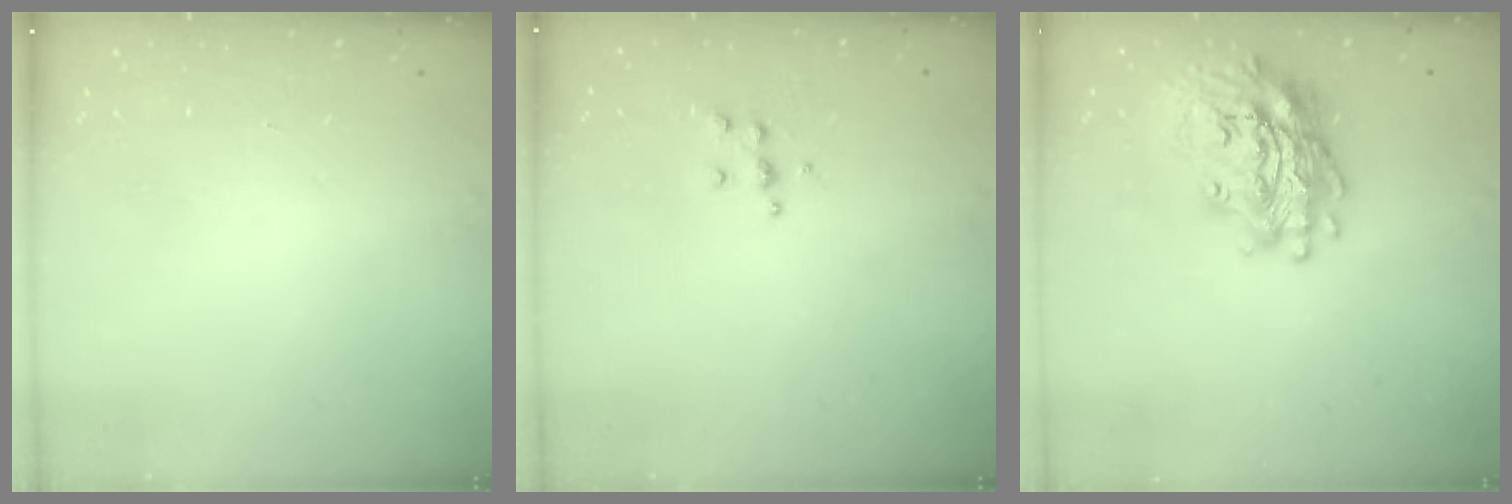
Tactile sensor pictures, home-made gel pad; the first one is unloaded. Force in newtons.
{"total": 5.3, "press": 5.2, "slide": 0.5}
{"total": 19.4, "press": 19.2, "slide": 3.0}